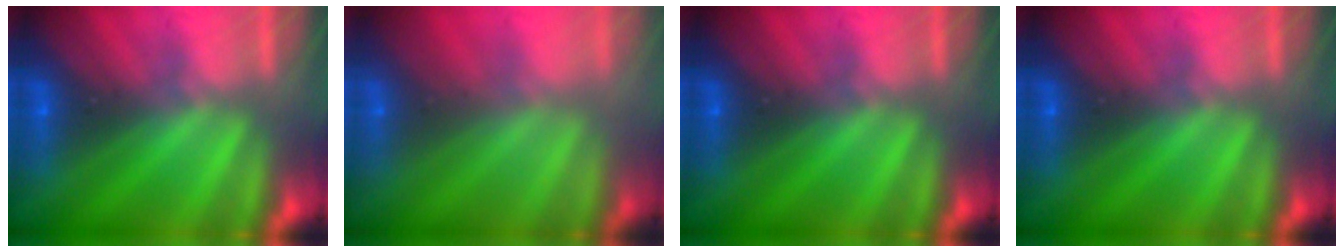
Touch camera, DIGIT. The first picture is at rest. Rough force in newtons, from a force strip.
{"total": 2.3}
{"total": 0.0}
{"total": 0.0}